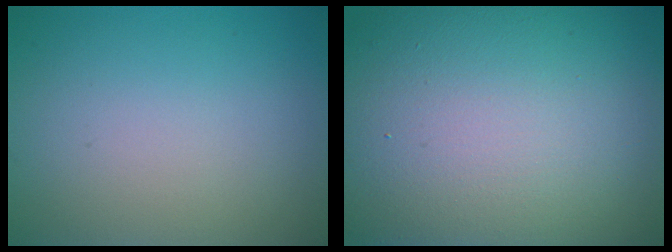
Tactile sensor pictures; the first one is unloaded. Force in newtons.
{"total": 20.8, "press": 20.8, "slide": 0.9}